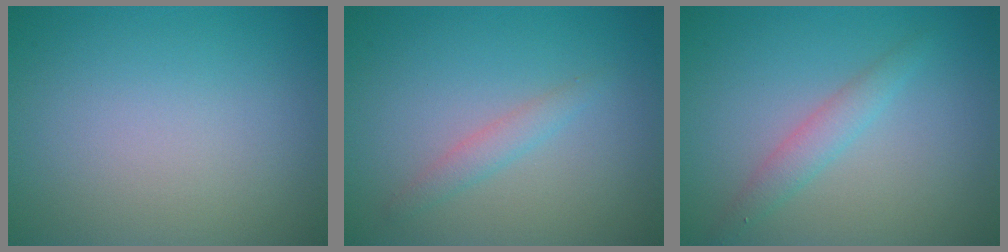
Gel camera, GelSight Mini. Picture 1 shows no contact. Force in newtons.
{"total": 1.5, "press": 1.5, "slide": 0.0}
{"total": 1.9, "press": 1.9, "slide": 0.1}